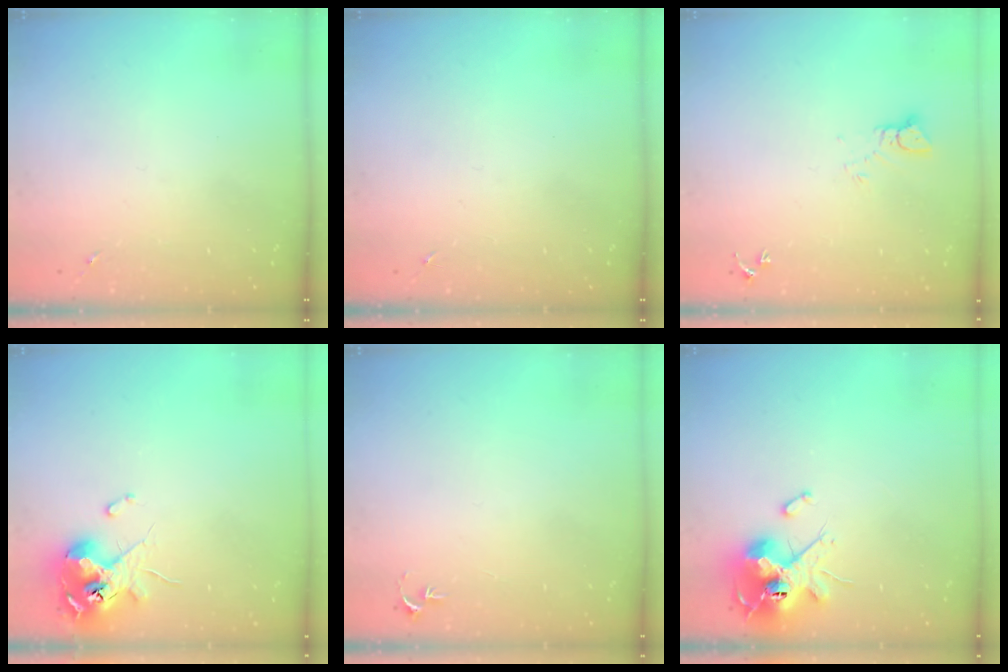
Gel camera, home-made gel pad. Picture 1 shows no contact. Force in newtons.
{"total": 0.0}
{"total": 3.5, "press": 3.5, "slide": 0.3}
{"total": 11.9, "press": 11.8, "slide": 1.2}
{"total": 2.7, "press": 2.7, "slide": 0.3}
{"total": 13.9, "press": 13.8, "slide": 1.3}